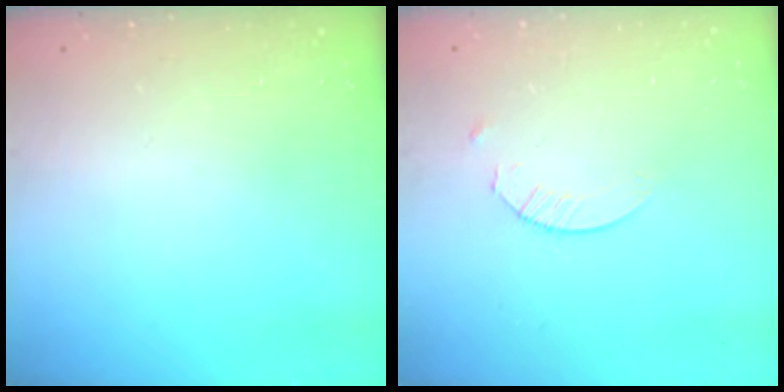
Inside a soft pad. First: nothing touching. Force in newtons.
{"total": 2.4, "press": 2.4, "slide": 0.3}